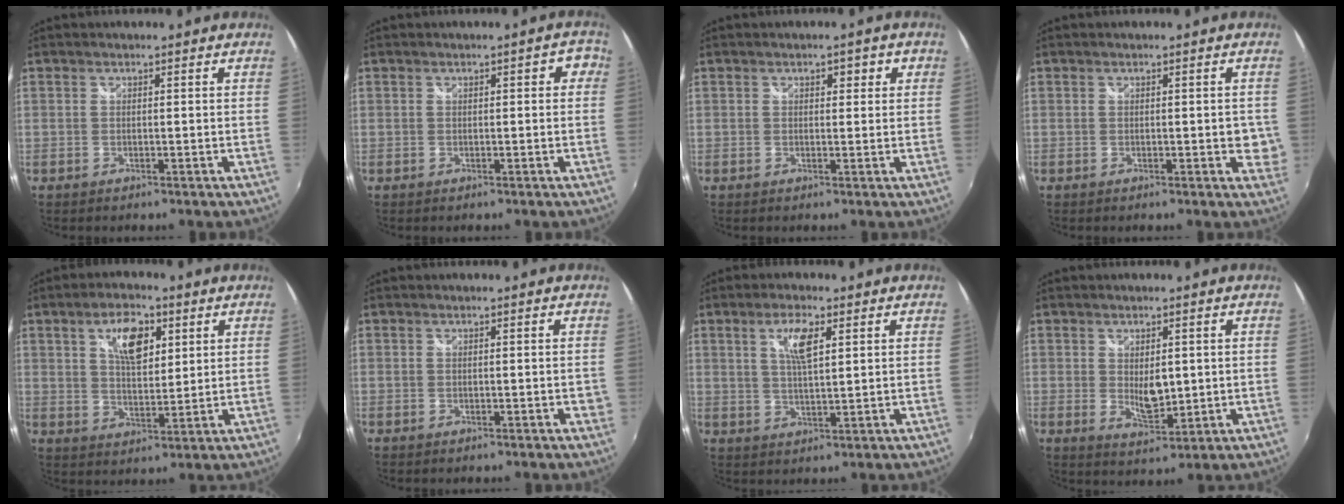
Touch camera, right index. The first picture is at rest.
{"total": 2.7, "force": [0.5, 1.3, 2.3], "torque": [-0.029, 0.011, 0.008]}
{"total": 2.3, "force": [0.8, 1.4, 1.6], "torque": [-0.018, 0.008, 0.010]}
{"total": 3.6, "force": [-0.1, 1.8, 3.2], "torque": [-0.028, -0.001, 0.001]}
{"total": 8.6, "force": [3.8, 4.0, 6.7], "torque": [-0.116, 0.014, 0.067]}
{"total": 1.0, "force": [0.0, 0.5, 0.9], "torque": [-0.008, 0.002, 0.001]}
{"total": 5.6, "force": [2.4, 1.6, 4.8], "torque": [-0.088, 0.002, 0.045]}
{"total": 5.3, "force": [0.6, 2.8, 4.5], "torque": [-0.068, -0.011, 0.017]}